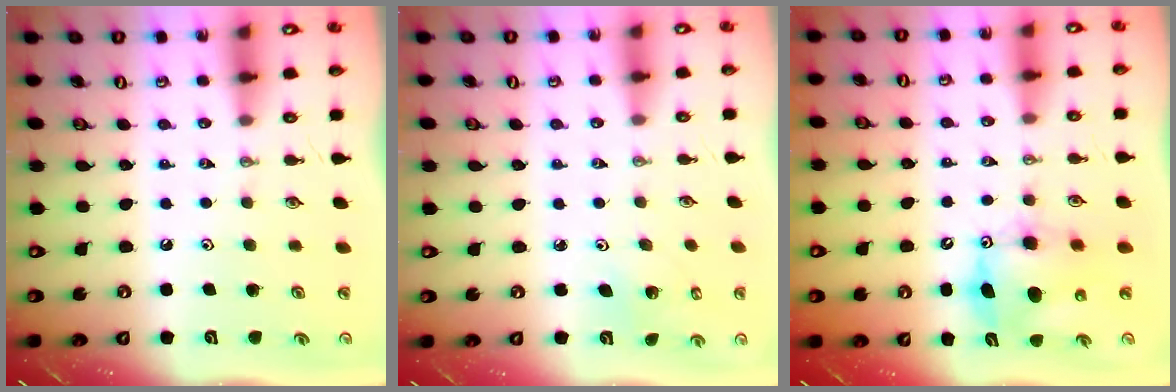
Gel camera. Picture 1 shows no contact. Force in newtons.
{"total": 1.7, "press": 1.6, "slide": 0.2}
{"total": 9.1, "press": 9.0, "slide": 0.6}